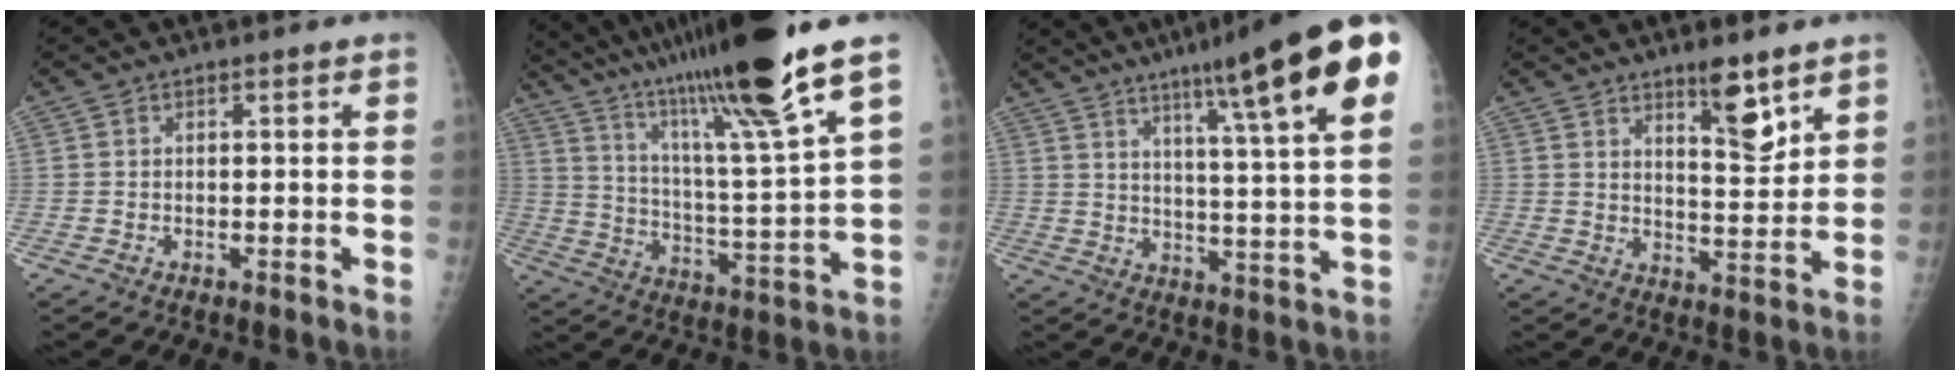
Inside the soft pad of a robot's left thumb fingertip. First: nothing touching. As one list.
[{"total": 24.4, "force": [16.8, 1.4, 17.6], "torque": [-0.292, -0.058, 0.288]}, {"total": 20.7, "force": [11.3, 1.7, 17.2], "torque": [-0.238, -0.030, 0.150]}, {"total": 7.7, "force": [5.1, 2.0, 5.4], "torque": [-0.072, -0.043, 0.083]}]